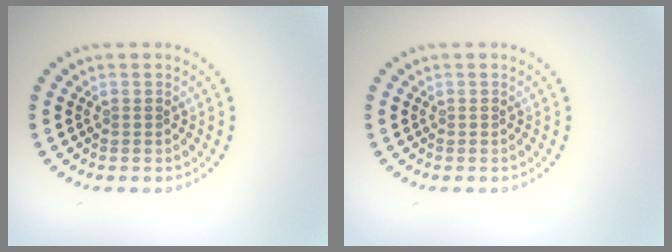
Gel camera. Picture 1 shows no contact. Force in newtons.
{"total": 0.0}